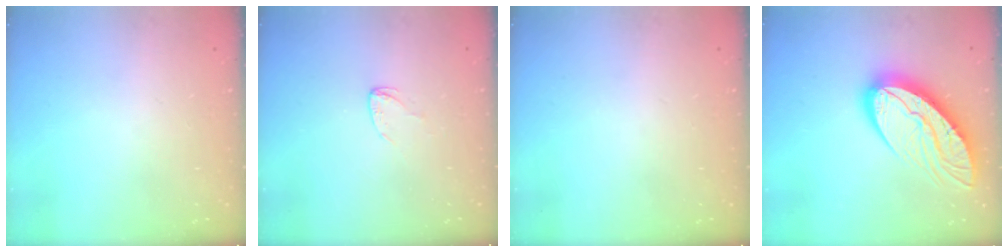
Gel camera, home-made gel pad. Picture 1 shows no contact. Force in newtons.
{"total": 3.3, "press": 3.3, "slide": 0.3}
{"total": 0.0}
{"total": 16.2, "press": 16.2, "slide": 1.4}